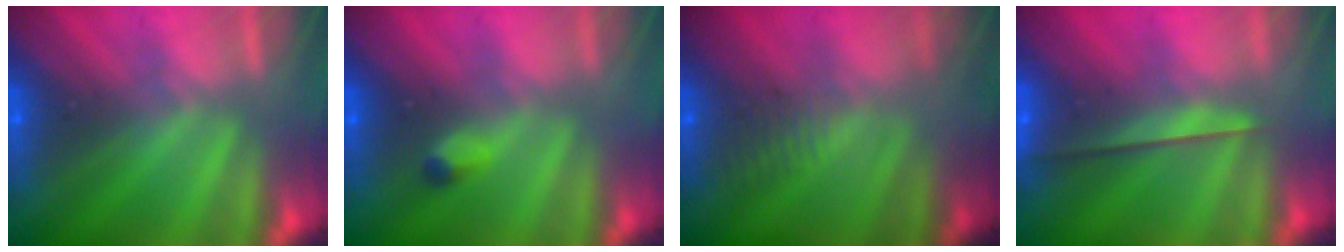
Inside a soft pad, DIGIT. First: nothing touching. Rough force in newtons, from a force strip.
{"total": 2.4}
{"total": 2.8}
{"total": 2.4}